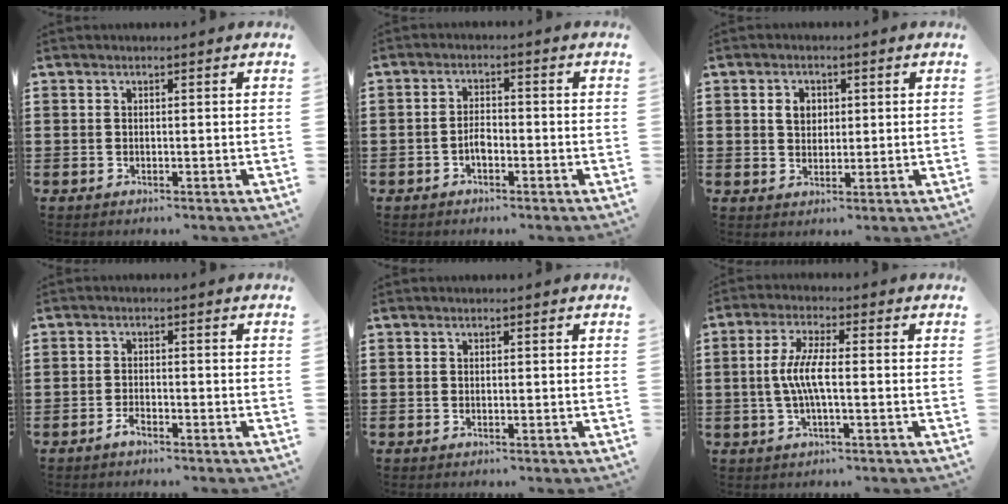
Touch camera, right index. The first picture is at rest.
{"total": 2.5, "force": [-1.1, 1.4, 1.9], "torque": [-0.045, 0.001, -0.023]}
{"total": 3.3, "force": [0.9, 2.7, 1.7], "torque": [-0.043, 0.011, 0.014]}
{"total": 1.7, "force": [-1.3, 0.5, 1.0], "torque": [-0.020, 0.000, -0.025]}
{"total": 0.0}
{"total": 5.7, "force": [-0.7, 1.2, 5.5], "torque": [-0.120, -0.005, -0.021]}